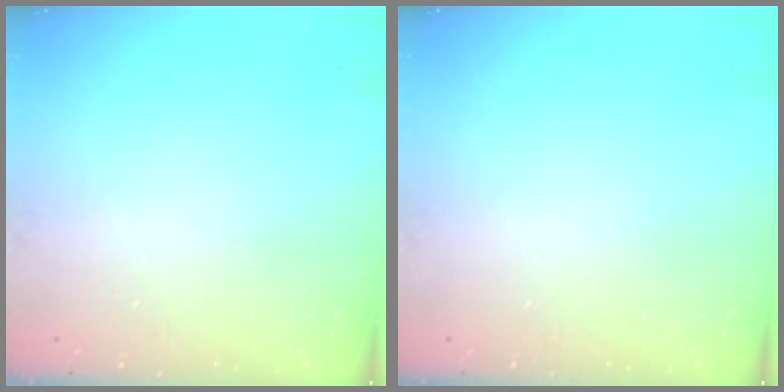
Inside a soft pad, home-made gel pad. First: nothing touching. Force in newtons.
{"total": 0.0}